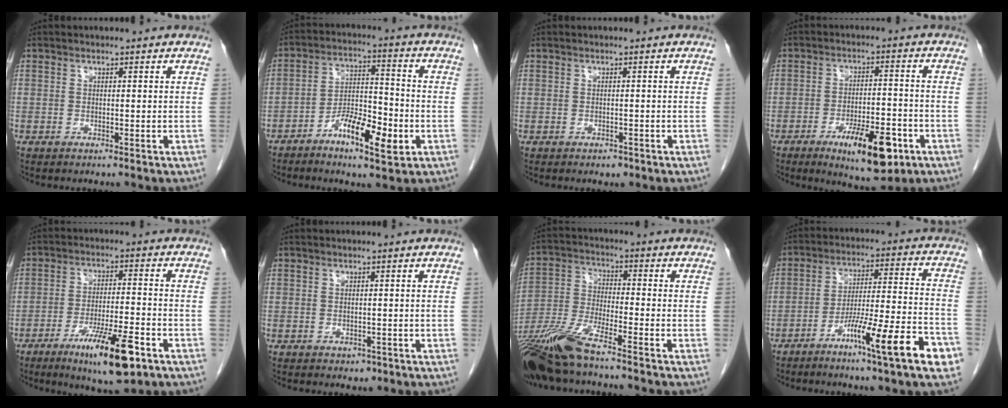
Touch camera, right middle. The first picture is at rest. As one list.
[{"total": 9.3, "force": [-4.4, 2.7, 7.8], "torque": [-0.138, 0.008, -0.075]}, {"total": 1.0, "force": [-0.7, 0.6, 0.3], "torque": [-0.005, 0.001, -0.007]}, {"total": 10.9, "force": [-5.5, 3.2, 8.8], "torque": [-0.134, -0.008, -0.077]}, {"total": 11.3, "force": [-6.3, 1.5, 9.2], "torque": [-0.155, -0.017, -0.099]}, {"total": 1.1, "force": [-0.5, 0.8, 0.4], "torque": [-0.005, 0.002, -0.002]}, {"total": 11.4, "force": [-9.1, 0.6, 6.8], "torque": [-0.143, -0.023, -0.175]}, {"total": 14.2, "force": [-7.7, -0.3, 12.0], "torque": [-0.187, -0.007, -0.123]}]